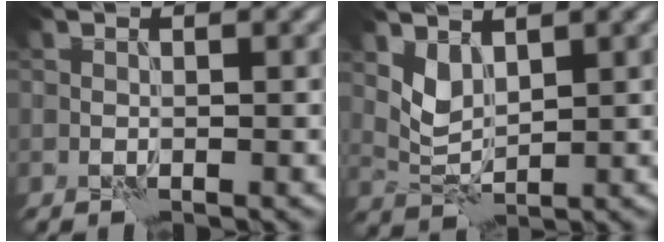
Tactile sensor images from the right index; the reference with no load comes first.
{"total": 2.4, "force": [1.7, 1.1, 1.3], "torque": [-0.032, -0.008, 0.040]}